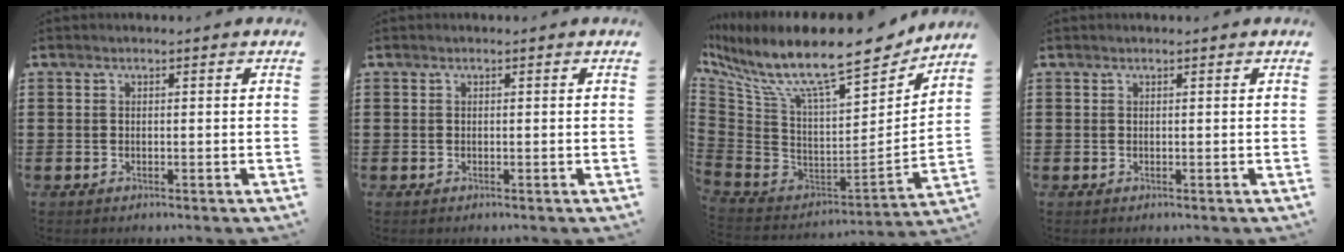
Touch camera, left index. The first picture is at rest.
{"total": 0.0}
{"total": 14.4, "force": [10.1, 2.8, 9.8], "torque": [-0.198, -0.076, 0.164]}
{"total": 0.0}